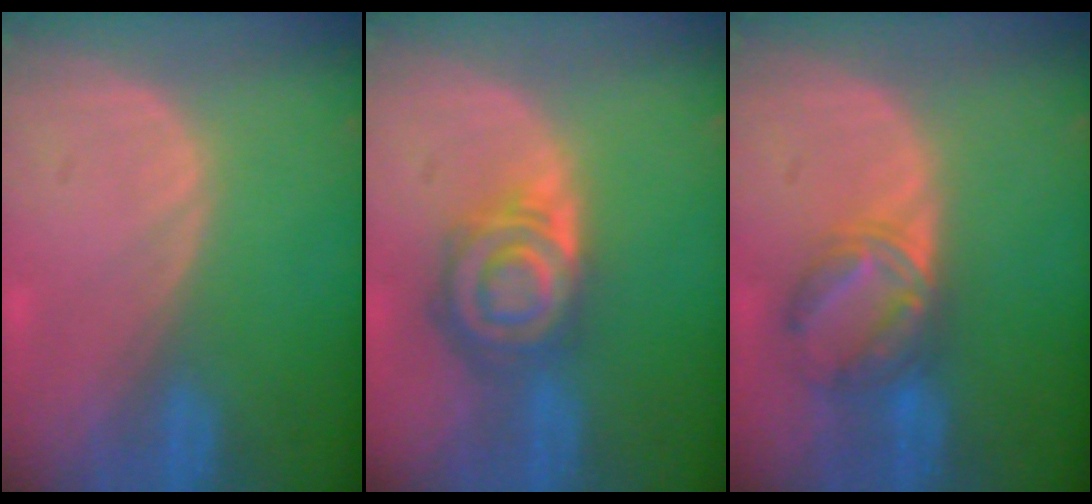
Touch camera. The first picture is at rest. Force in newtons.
{"total": 8.0, "press": 7.1, "slide": 3.7}
{"total": 6.3, "press": 6.1, "slide": 1.6}